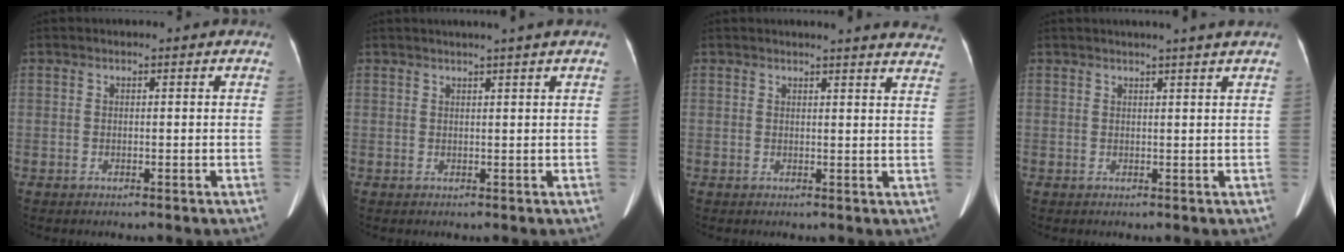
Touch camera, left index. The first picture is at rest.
{"total": 3.2, "force": [2.6, -0.9, 1.7], "torque": [-0.020, 0.009, 0.035]}
{"total": 14.4, "force": [13.6, 0.8, 4.5], "torque": [-0.045, -0.042, 0.137]}
{"total": 4.1, "force": [3.5, -0.9, 2.1], "torque": [-0.027, 0.008, 0.039]}